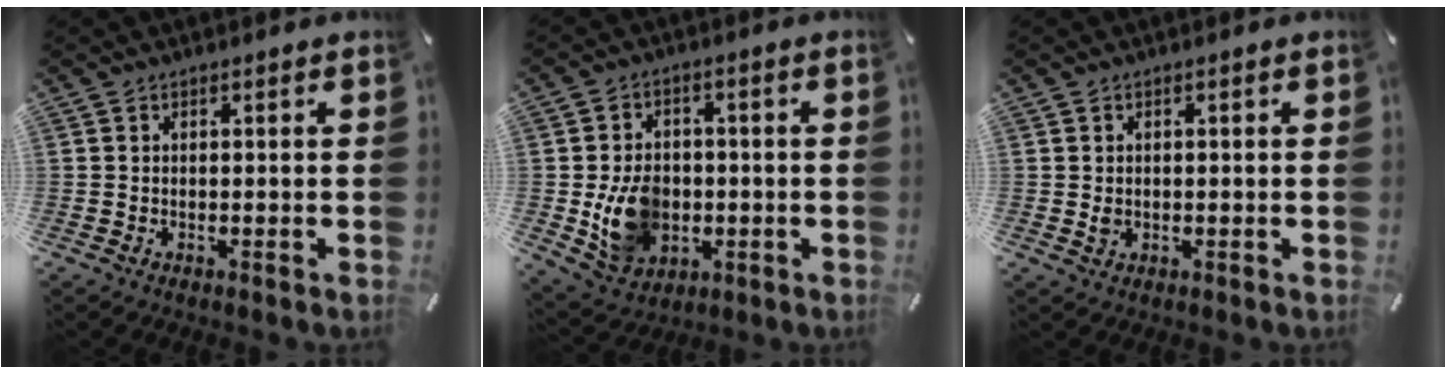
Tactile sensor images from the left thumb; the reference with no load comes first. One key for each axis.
{"total": 11.2, "fx": -1.7, "fy": 9.2, "fz": 6.3, "tx": -0.125, "ty": 0.011, "tz": -0.027}
{"total": 1.3, "fx": 0.0, "fy": 1.0, "fz": 0.9, "tx": -0.018, "ty": 0.003, "tz": -0.001}